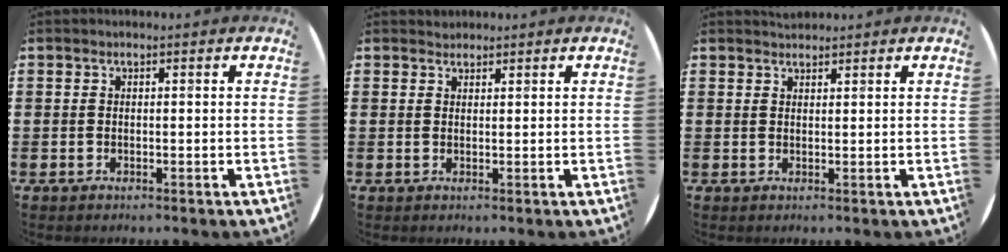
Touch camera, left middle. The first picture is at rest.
{"total": 1.0, "force": [1.0, 0.2, -0.1], "torque": [0.002, 0.002, 0.019]}
{"total": 1.3, "force": [1.2, 0.2, -0.1], "torque": [0.008, -0.003, 0.023]}